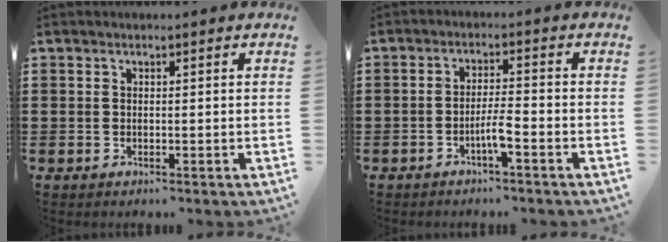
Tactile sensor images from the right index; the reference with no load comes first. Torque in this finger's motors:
{"motor_torque": [0.69, 0.65, 0.12, 0.02]}